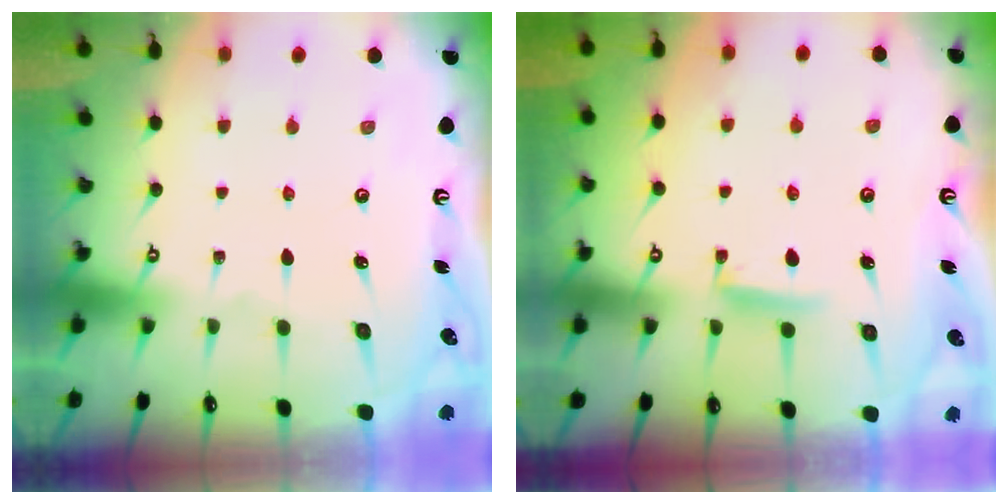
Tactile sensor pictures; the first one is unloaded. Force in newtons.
{"total": 5.7, "press": 5.6, "slide": 0.6}